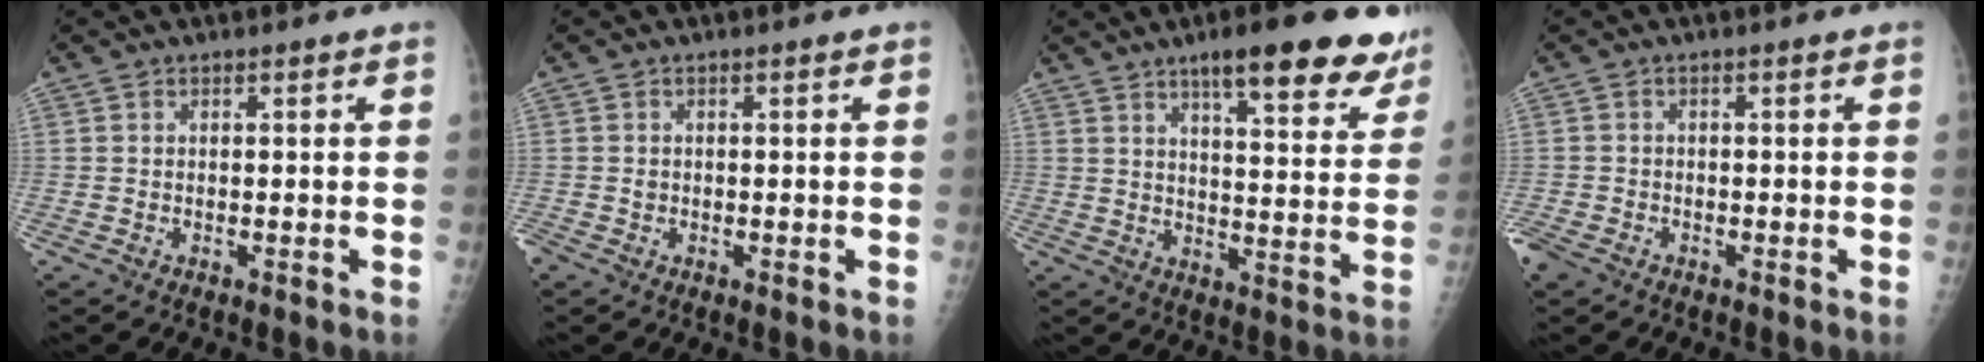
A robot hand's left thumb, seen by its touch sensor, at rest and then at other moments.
{"total": 1.0, "force": [-0.2, 0.9, 0.5], "torque": [-0.008, 0.002, -0.003]}
{"total": 18.0, "force": [12.8, 4.5, 11.8], "torque": [-0.118, -0.054, 0.164]}
{"total": 3.5, "force": [-2.3, 2.3, 1.4], "torque": [-0.037, -0.001, -0.042]}